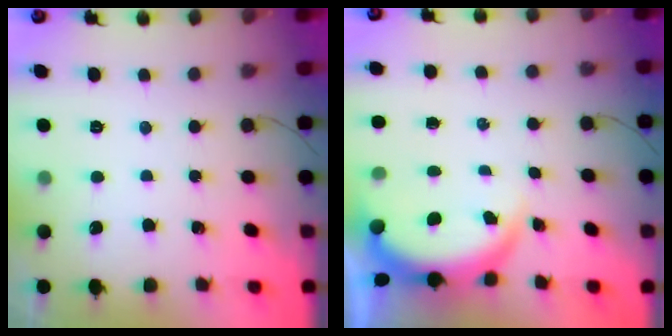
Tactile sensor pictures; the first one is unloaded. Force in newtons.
{"total": 4.0, "press": 4.0, "slide": 0.2}